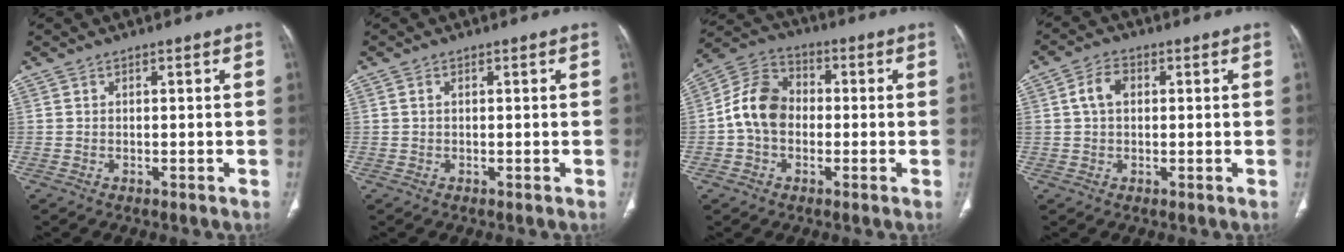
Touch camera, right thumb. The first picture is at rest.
{"total": 0.5, "force": [0.2, 0.3, 0.4], "torque": [-0.011, 0.005, 0.005]}
{"total": 10.4, "force": [-0.8, 7.9, 6.7], "torque": [-0.115, 0.032, -0.028]}
{"total": 4.5, "force": [0.9, 3.0, 3.2], "torque": [-0.061, 0.011, 0.017]}